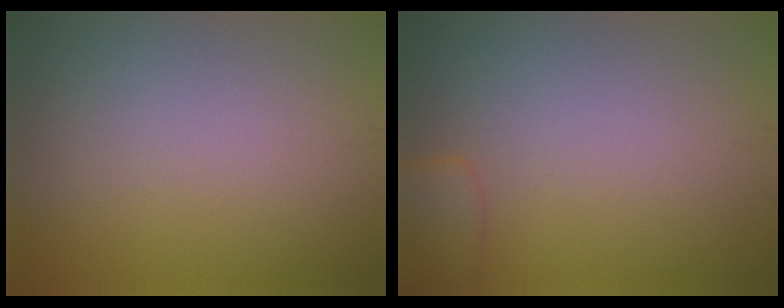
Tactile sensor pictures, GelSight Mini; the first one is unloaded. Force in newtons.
{"total": 2.2, "press": 2.2, "slide": 0.1}